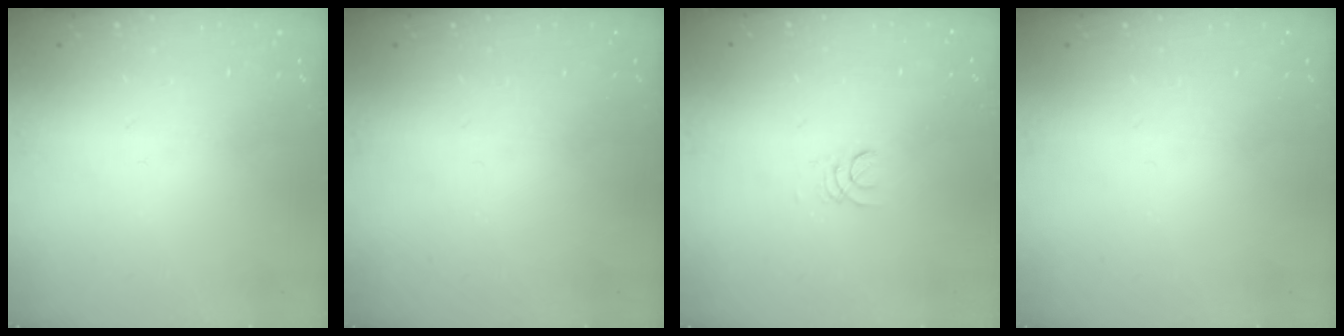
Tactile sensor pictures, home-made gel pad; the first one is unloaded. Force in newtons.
{"total": 0.0}
{"total": 2.0, "press": 2.0, "slide": 0.2}
{"total": 0.0}